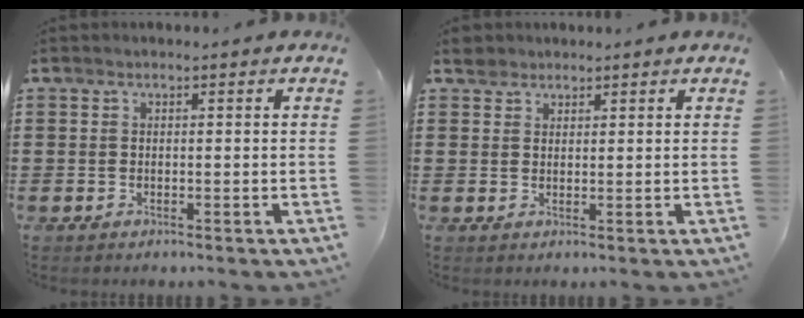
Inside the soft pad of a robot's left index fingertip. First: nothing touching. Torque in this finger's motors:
{"motor_torque": [0.01, 0.02, -0.08, -0.03]}